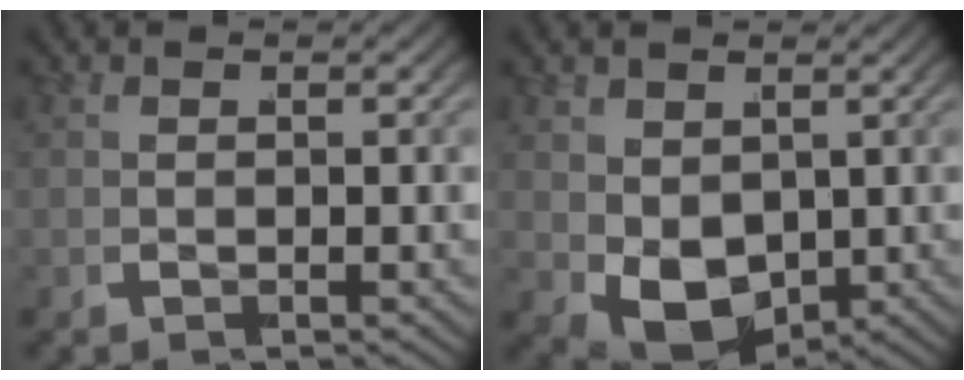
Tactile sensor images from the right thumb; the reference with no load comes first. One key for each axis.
{"total": 6.7, "fx": -1.8, "fy": 5.0, "fz": 4.1, "tx": -0.108, "ty": -0.057, "tz": -0.010}